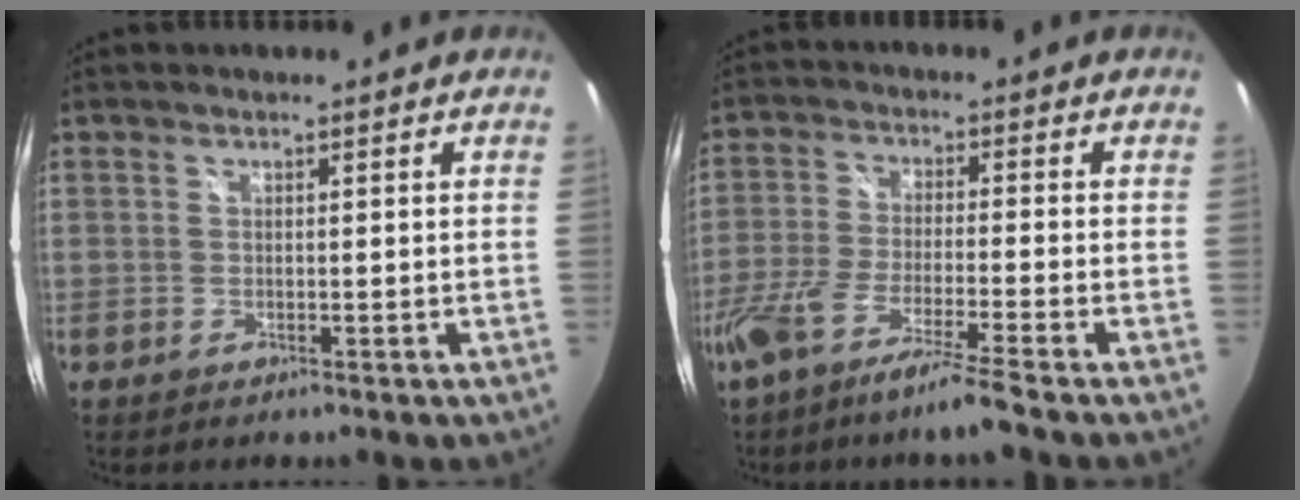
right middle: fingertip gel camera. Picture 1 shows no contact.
{"total": 10.5, "force": [-7.9, -0.4, 6.9], "torque": [-0.146, -0.029, -0.144]}